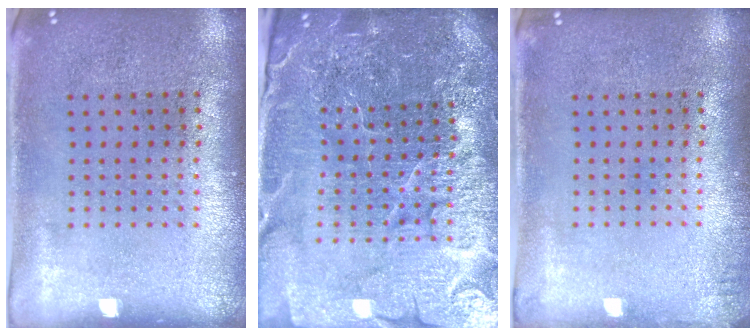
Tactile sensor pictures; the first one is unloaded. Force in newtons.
{"total": 5.8, "press": 5.2, "slide": 2.6}
{"total": 0.9, "press": 0.9, "slide": 0.2}